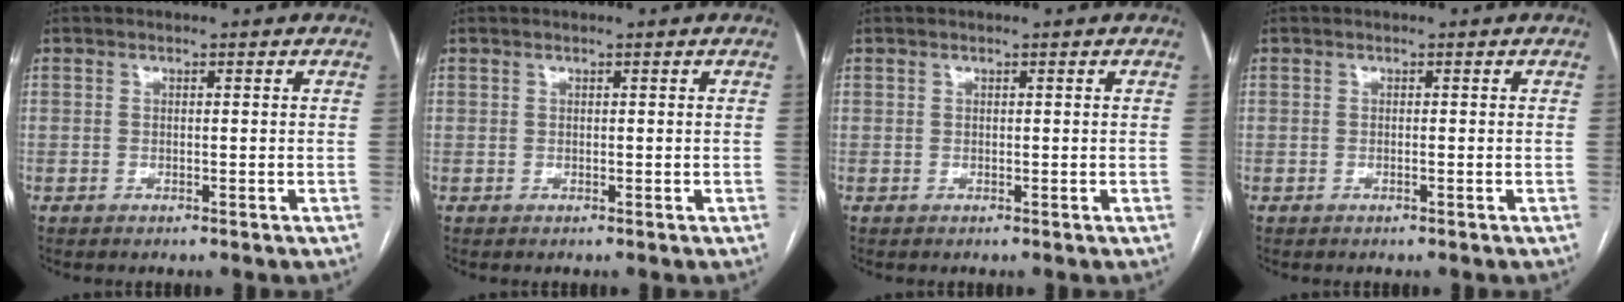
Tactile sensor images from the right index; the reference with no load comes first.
{"total": 0.0}
{"total": 0.0}
{"total": 0.0}